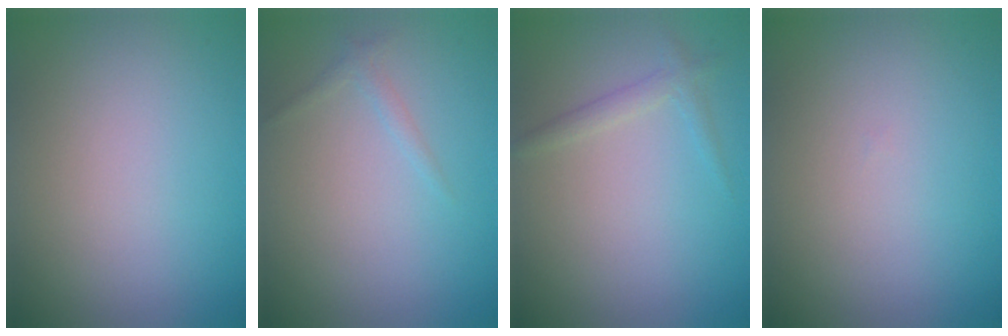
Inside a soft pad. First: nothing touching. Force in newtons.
{"total": 0.9, "press": 0.9, "slide": 0.1}
{"total": 1.4, "press": 1.4, "slide": 0.0}
{"total": 0.0}